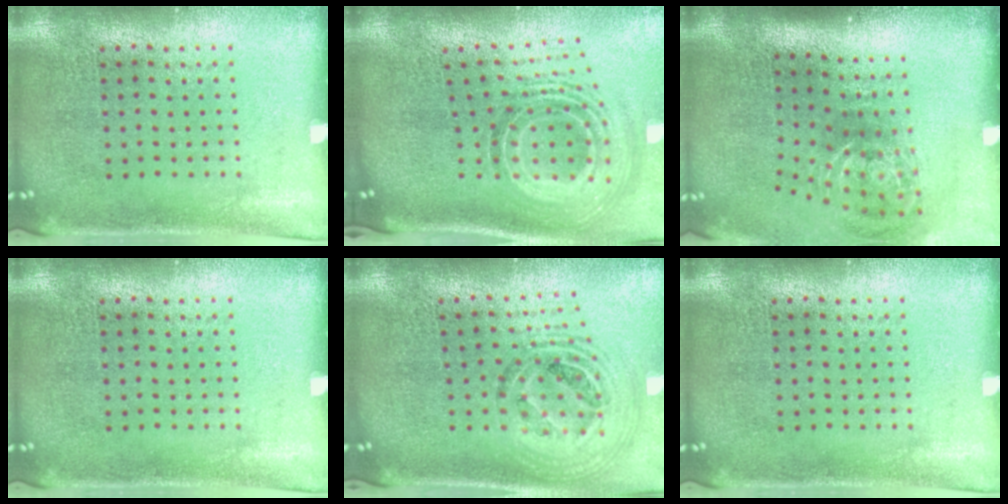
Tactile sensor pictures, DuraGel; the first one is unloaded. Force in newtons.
{"total": 2.1, "press": 1.5, "slide": 1.5}
{"total": 1.9, "press": 1.2, "slide": 1.4}
{"total": 0.0}
{"total": 1.5, "press": 1.3, "slide": 0.6}
{"total": 0.0}